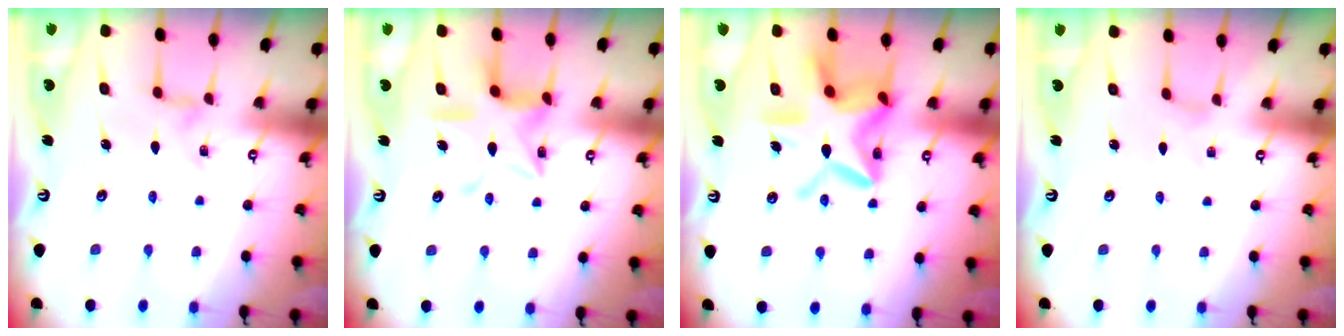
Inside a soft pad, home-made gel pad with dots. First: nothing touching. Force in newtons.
{"total": 12.8, "press": 12.8, "slide": 1.1}
{"total": 17.2, "press": 17.2, "slide": 1.3}
{"total": 0.0}